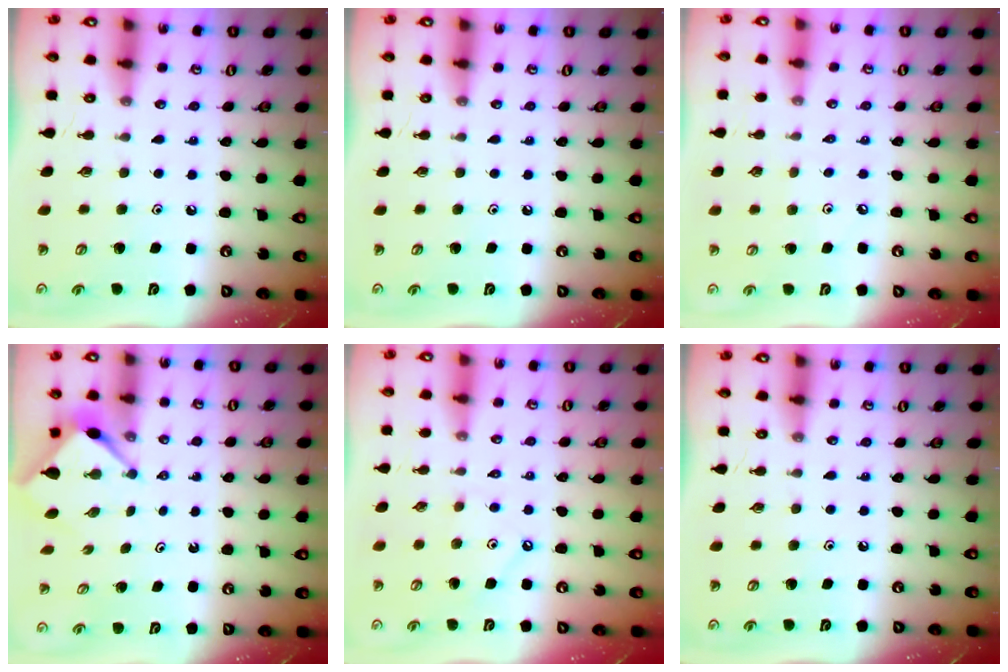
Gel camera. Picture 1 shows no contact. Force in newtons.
{"total": 0.0}
{"total": 4.0, "press": 3.9, "slide": 0.6}
{"total": 2.9, "press": 2.9, "slide": 0.3}
{"total": 1.9, "press": 1.9, "slide": 0.4}
{"total": 0.0}